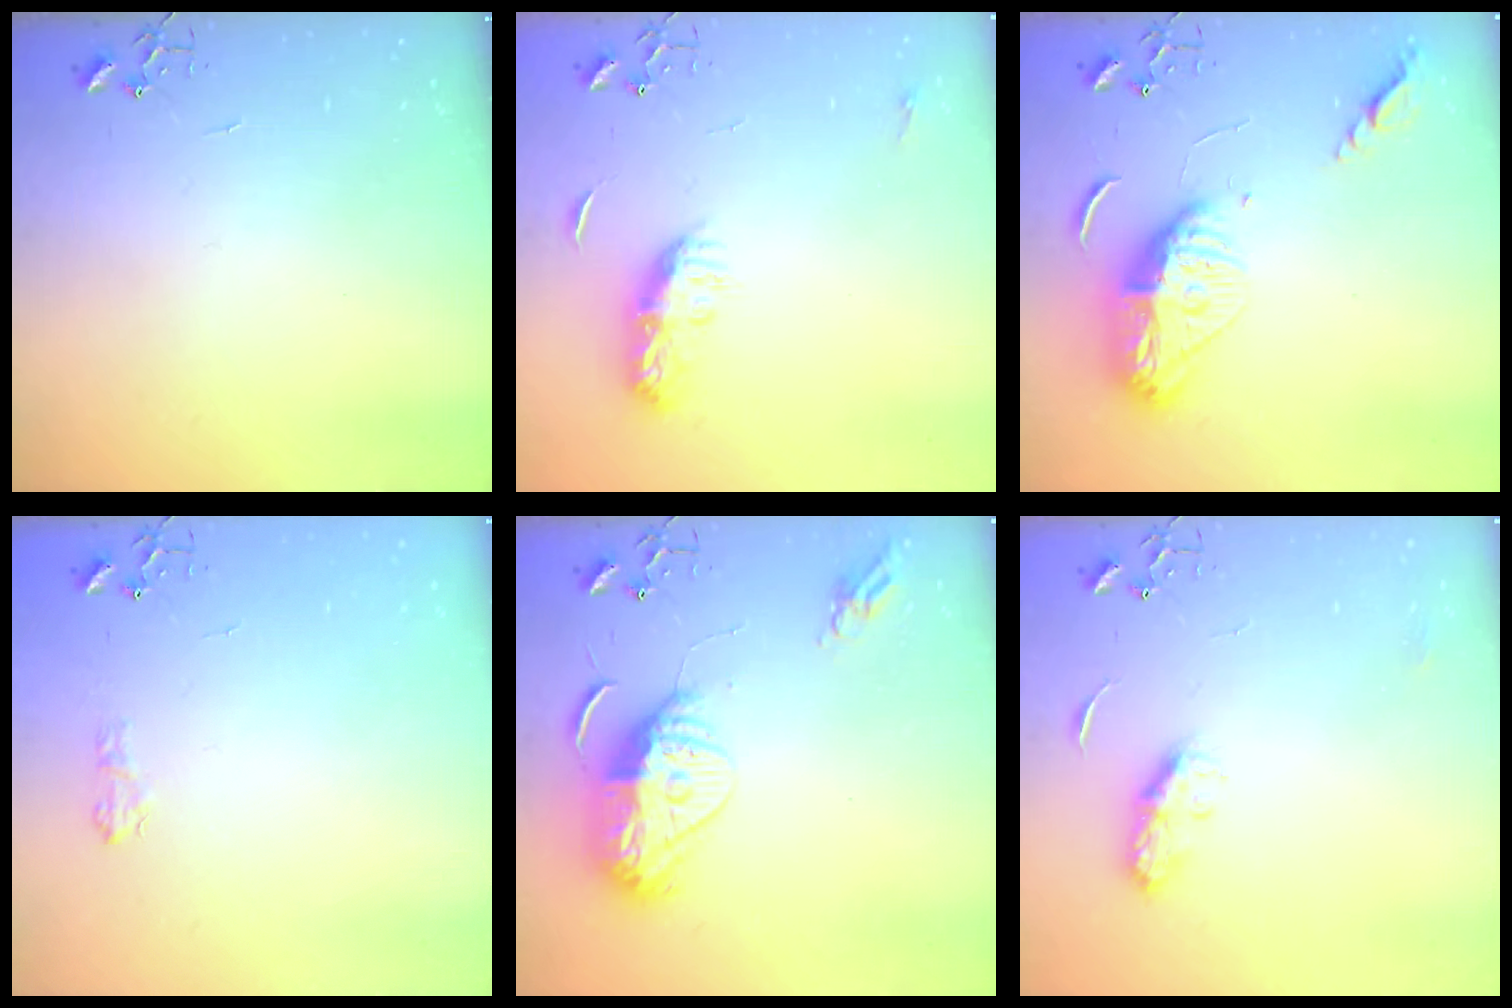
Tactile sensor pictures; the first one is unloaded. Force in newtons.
{"total": 9.4, "press": 9.4, "slide": 0.3}
{"total": 13.7, "press": 13.7, "slide": 1.4}
{"total": 6.3, "press": 6.3, "slide": 0.8}
{"total": 14.4, "press": 14.3, "slide": 1.2}
{"total": 7.2, "press": 7.2, "slide": 0.3}